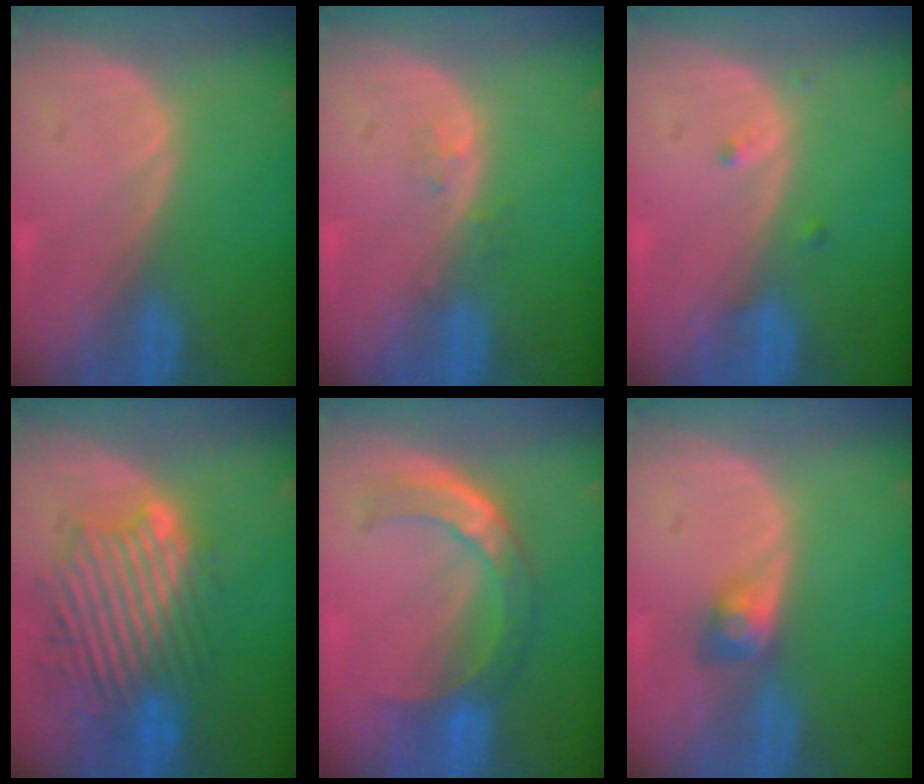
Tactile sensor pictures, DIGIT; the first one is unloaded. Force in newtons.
{"total": 1.2, "press": 1.2, "slide": 0.1}
{"total": 1.1, "press": 1.1, "slide": 0.1}
{"total": 10.9, "press": 10.2, "slide": 3.9}
{"total": 8.1, "press": 6.8, "slide": 4.4}
{"total": 3.0, "press": 2.6, "slide": 1.5}